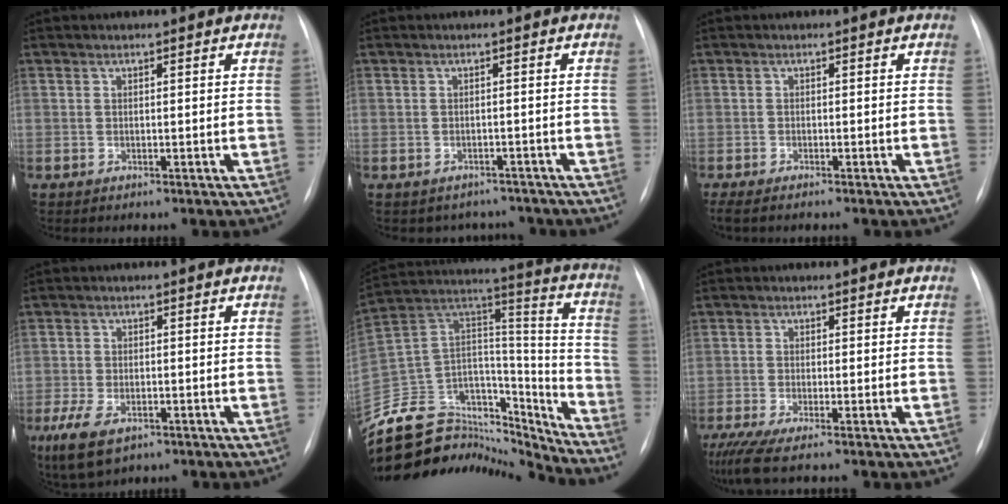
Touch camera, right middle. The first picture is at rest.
{"total": 4.1, "force": [-3.6, 2.0, -0.5], "torque": [0.012, 0.018, -0.043]}
{"total": 3.4, "force": [-2.9, 0.3, 1.8], "torque": [-0.026, -0.008, -0.039]}
{"total": 6.1, "force": [-3.3, 3.0, 4.2], "torque": [-0.095, -0.012, -0.051]}
{"total": 28.2, "force": [-25.5, 9.6, 7.3], "torque": [-0.166, 0.050, -0.401]}
{"total": 5.2, "force": [-4.0, -0.1, 3.3], "torque": [-0.062, -0.018, -0.073]}